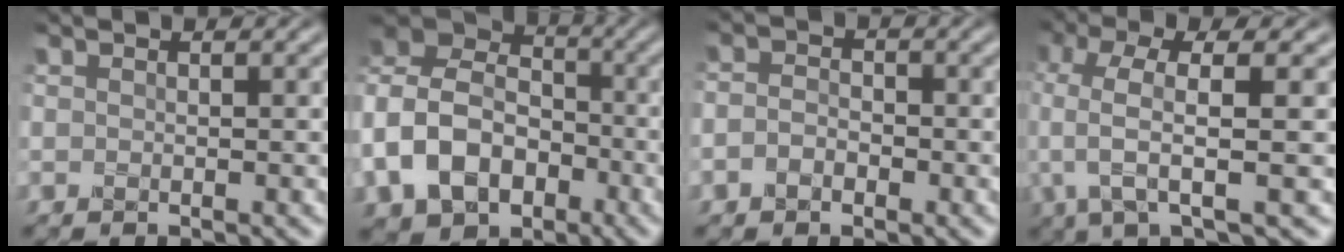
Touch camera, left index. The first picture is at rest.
{"total": 10.1, "force": [-3.8, 7.7, 5.3], "torque": [-0.122, 0.003, -0.083]}
{"total": 1.6, "force": [-0.8, 1.1, 0.7], "torque": [-0.018, 0.005, -0.020]}
{"total": 5.9, "force": [0.4, 1.4, 5.7], "torque": [-0.113, 0.004, 0.003]}